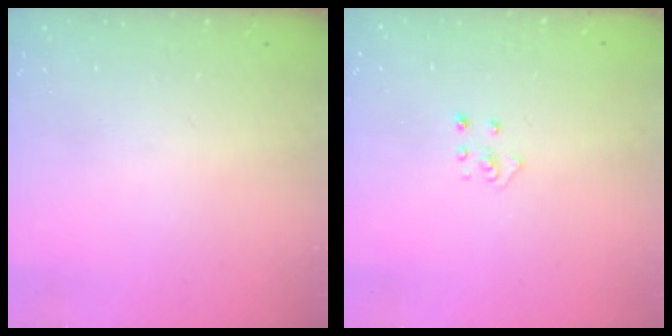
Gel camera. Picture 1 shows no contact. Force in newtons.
{"total": 2.5, "press": 2.4, "slide": 0.3}